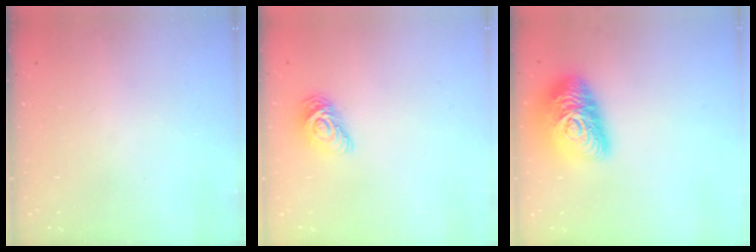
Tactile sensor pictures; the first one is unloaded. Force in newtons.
{"total": 10.1, "press": 10.1, "slide": 0.6}
{"total": 18.8, "press": 18.8, "slide": 1.2}